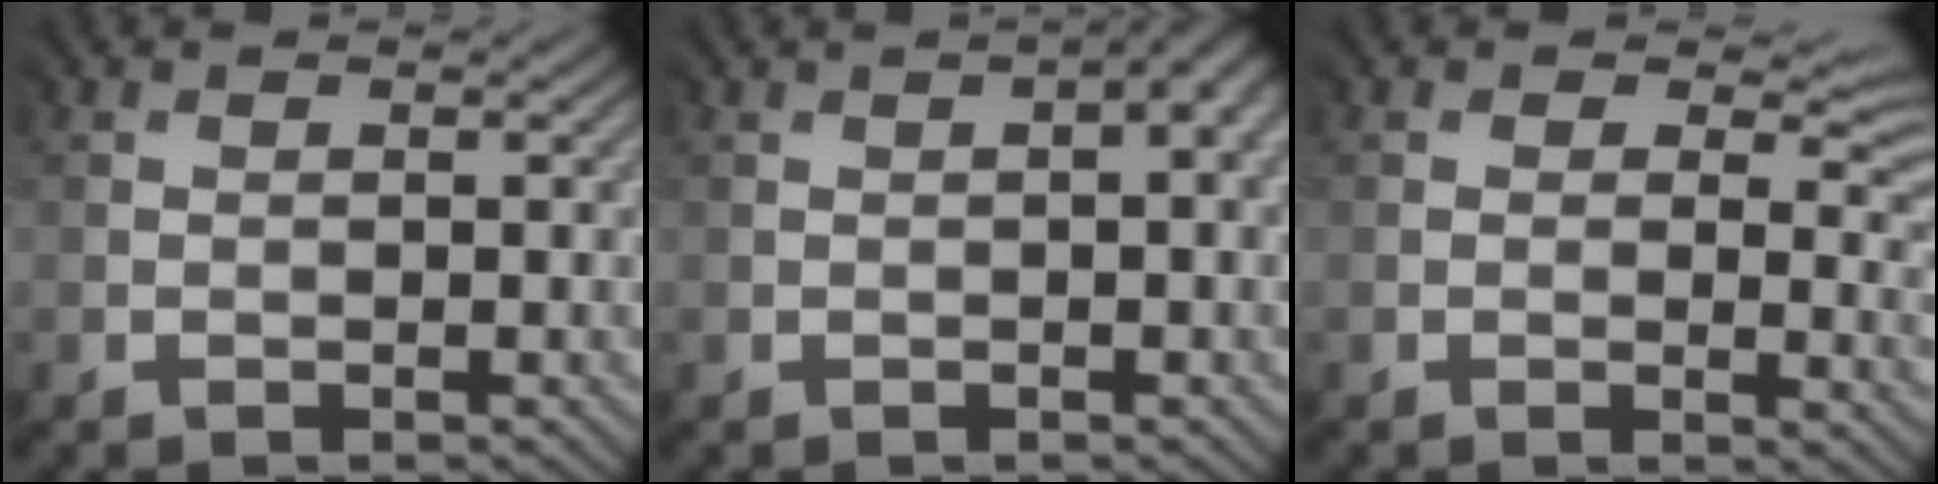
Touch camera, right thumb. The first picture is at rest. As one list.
[{"total": 4.5, "force": [0.9, 1.8, 4.1], "torque": [-0.028, 0.011, 0.003]}, {"total": 5.5, "force": [1.8, 3.0, 4.2], "torque": [-0.059, -0.008, 0.026]}]